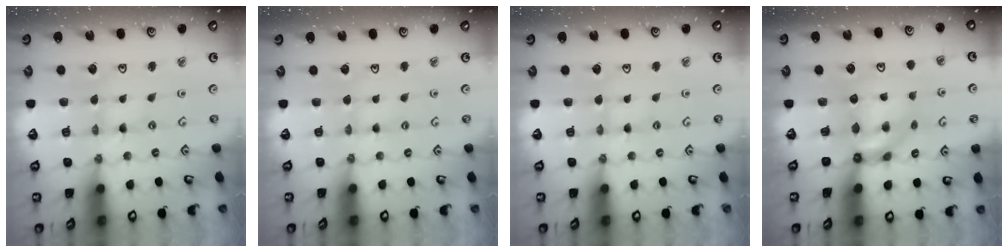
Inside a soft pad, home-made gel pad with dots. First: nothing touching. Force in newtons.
{"total": 2.1, "press": 2.0, "slide": 0.3}
{"total": 0.9, "press": 0.8, "slide": 0.2}
{"total": 6.0, "press": 6.0, "slide": 0.3}